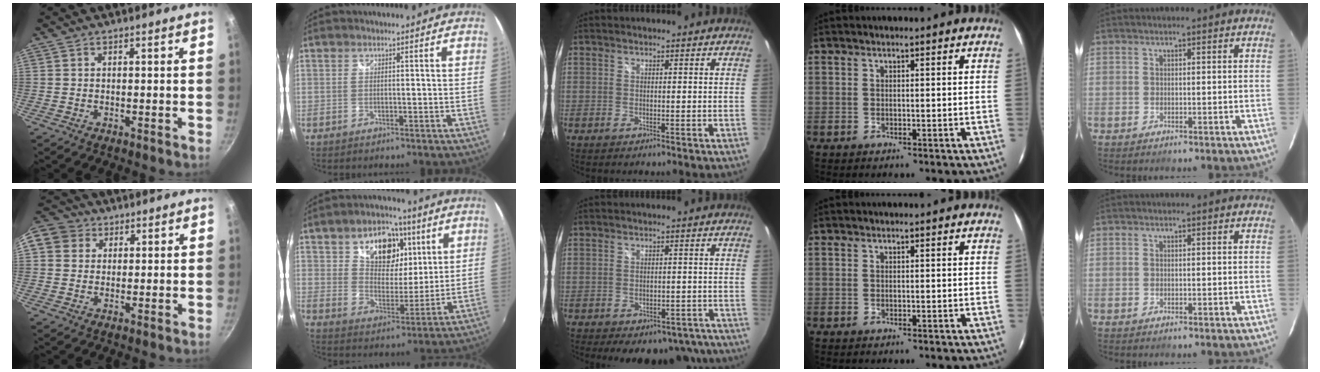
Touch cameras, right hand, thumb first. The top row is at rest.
{"thumb": {"total": 9.8, "force": [3.0, 8.5, 3.9], "torque": [-0.069, 0.020, 0.043]}, "index": {"total": 15.2, "force": [6.7, 9.8, 9.5], "torque": [-0.169, 0.023, 0.115]}, "middle": {"total": 14.4, "force": [-10.9, 7.1, 6.2], "torque": [-0.109, 0.001, -0.111]}}